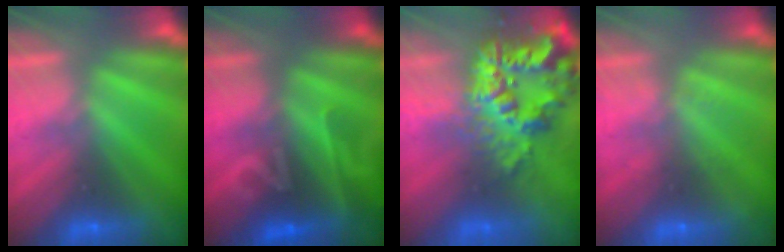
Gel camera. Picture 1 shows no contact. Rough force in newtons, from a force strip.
{"total": 2.2}
{"total": 6.5}
{"total": 1.9}